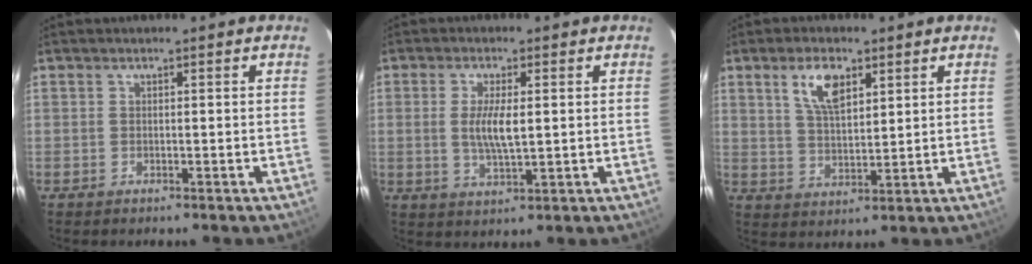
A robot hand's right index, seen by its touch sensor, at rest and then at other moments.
{"total": 5.8, "force": [0.5, 1.8, 5.5], "torque": [-0.107, -0.003, 0.010]}
{"total": 7.5, "force": [3.8, 3.4, 5.5], "torque": [-0.101, 0.009, 0.076]}